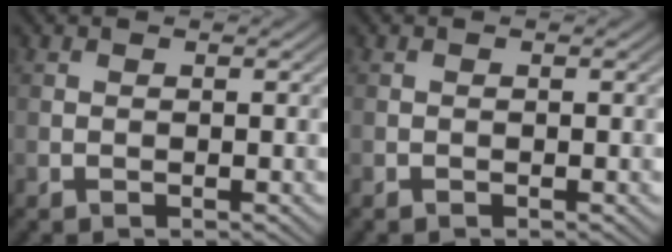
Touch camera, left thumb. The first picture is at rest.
{"total": 0.0}